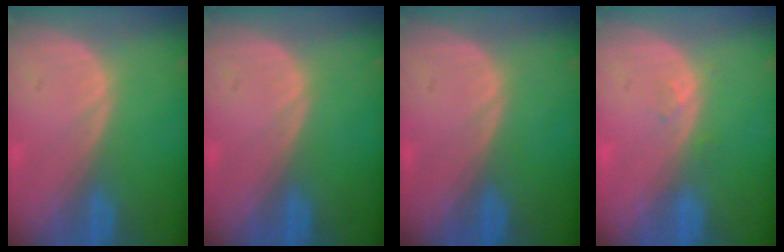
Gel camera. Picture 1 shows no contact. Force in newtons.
{"total": 0.0}
{"total": 0.0}
{"total": 1.1, "press": 1.0, "slide": 0.4}